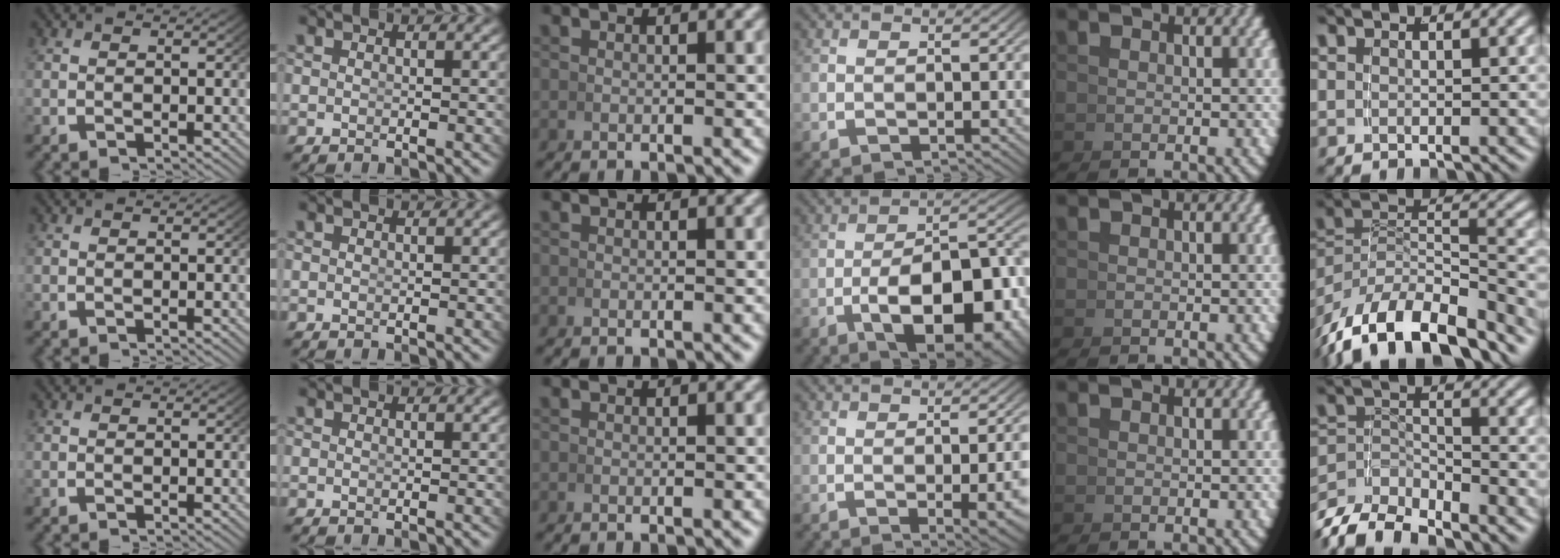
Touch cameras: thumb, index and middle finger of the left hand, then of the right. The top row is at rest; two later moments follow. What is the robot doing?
{"motion": "grasp_and_lifting", "object": "whiteboard"}